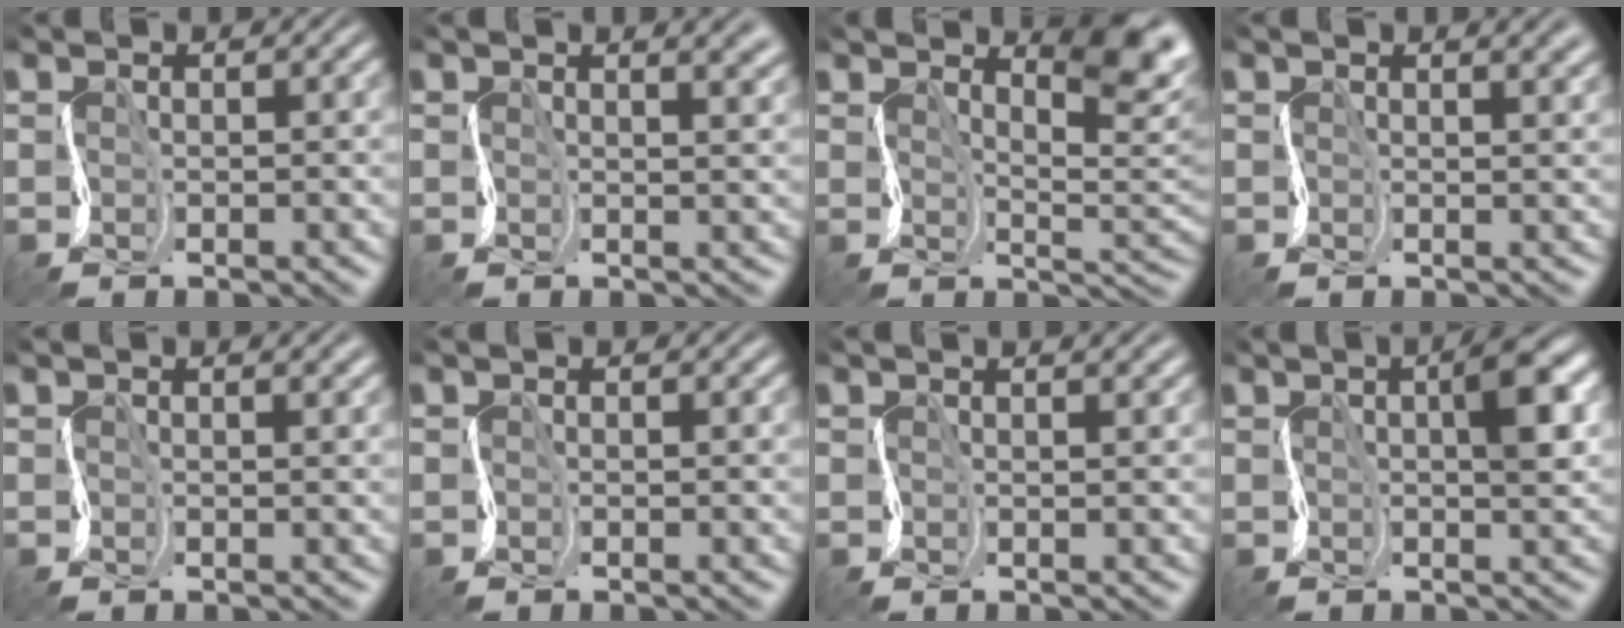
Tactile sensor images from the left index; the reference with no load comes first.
{"total": 4.4, "force": [2.4, 1.8, 3.2], "torque": [-0.022, 0.021, 0.010]}
{"total": 7.8, "force": [4.4, 2.5, 6.0], "torque": [-0.082, 0.008, 0.067]}
{"total": 3.2, "force": [1.8, 1.3, 2.4], "torque": [-0.015, 0.012, 0.012]}
{"total": 2.2, "force": [1.2, 0.7, 1.7], "torque": [-0.013, 0.004, 0.011]}
{"total": 0.7, "force": [0.3, 0.1, 0.6], "torque": [-0.009, 0.006, 0.003]}
{"total": 3.8, "force": [2.2, 1.6, 2.6], "torque": [-0.015, 0.018, 0.001]}
{"total": 4.1, "force": [1.0, 1.0, 3.9], "torque": [-0.058, 0.013, 0.012]}